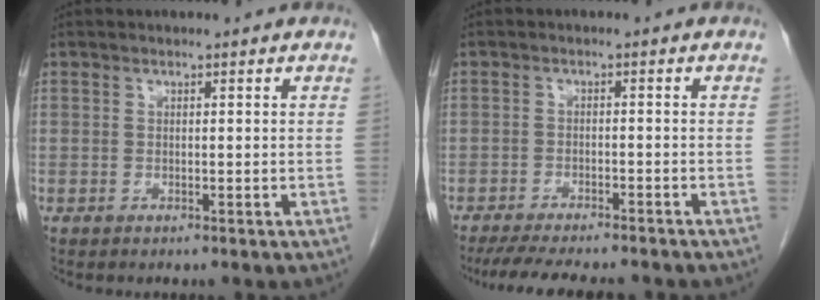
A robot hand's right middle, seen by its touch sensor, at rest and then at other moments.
{"total": 11.8, "force": [-10.4, 2.0, 5.2], "torque": [-0.074, -0.011, -0.142]}